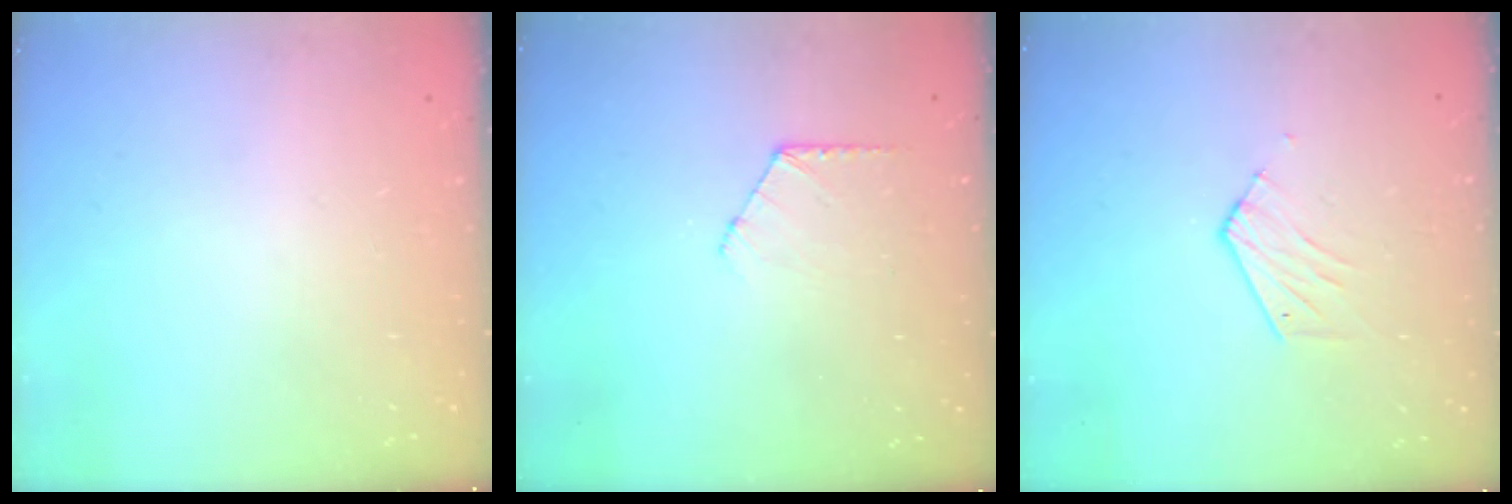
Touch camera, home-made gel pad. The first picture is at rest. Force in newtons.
{"total": 6.7, "press": 6.7, "slide": 0.6}
{"total": 4.0, "press": 3.9, "slide": 0.3}